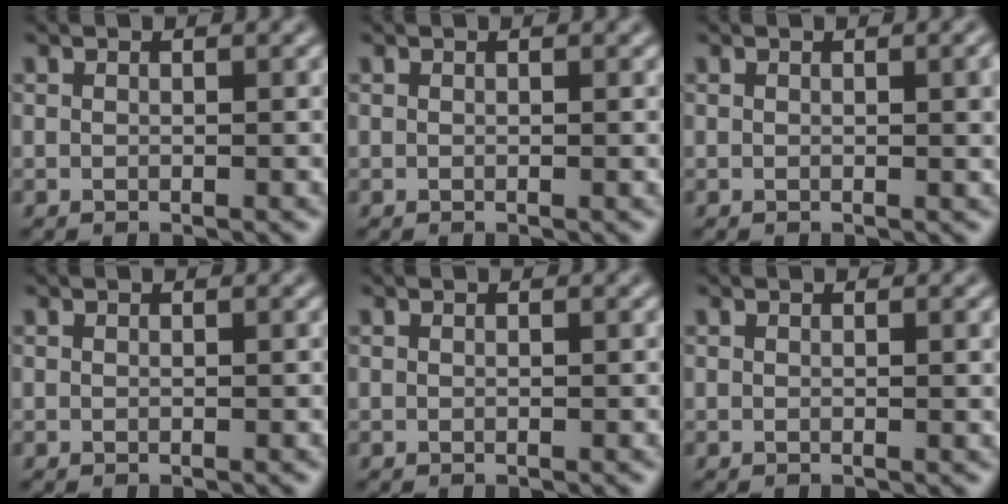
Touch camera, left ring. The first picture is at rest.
{"total": 0.0}
{"total": 1.7, "force": [0.3, 0.4, 1.6], "torque": [-0.019, 0.001, 0.004]}
{"total": 0.0}
{"total": 0.0}
{"total": 0.6, "force": [0.1, 0.1, 0.6], "torque": [-0.006, 0.000, 0.001]}